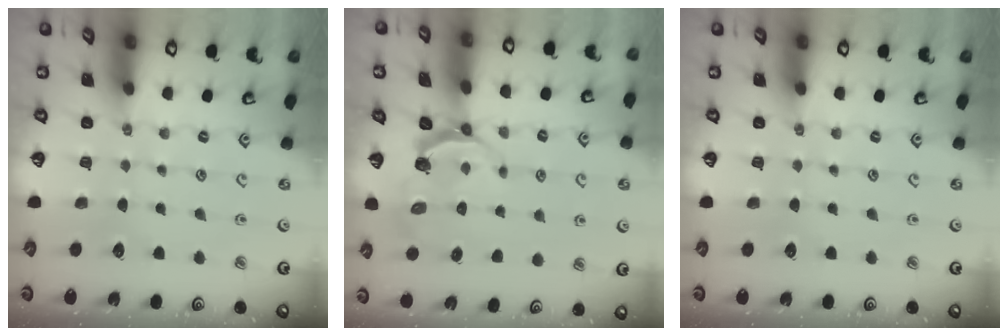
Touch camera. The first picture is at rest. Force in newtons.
{"total": 5.4, "press": 4.4, "slide": 3.1}
{"total": 0.0}